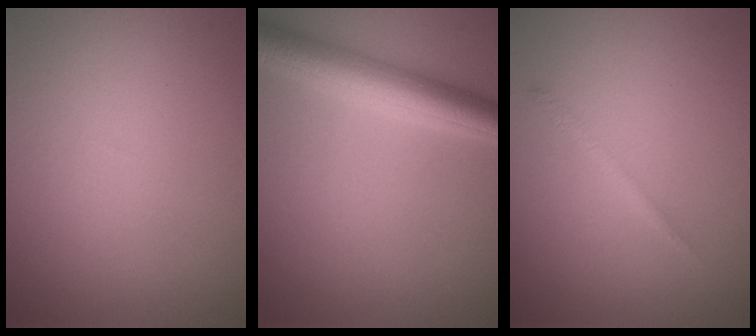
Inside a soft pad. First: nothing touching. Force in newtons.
{"total": 5.5, "press": 5.5, "slide": 0.1}
{"total": 0.9, "press": 0.9, "slide": 0.0}